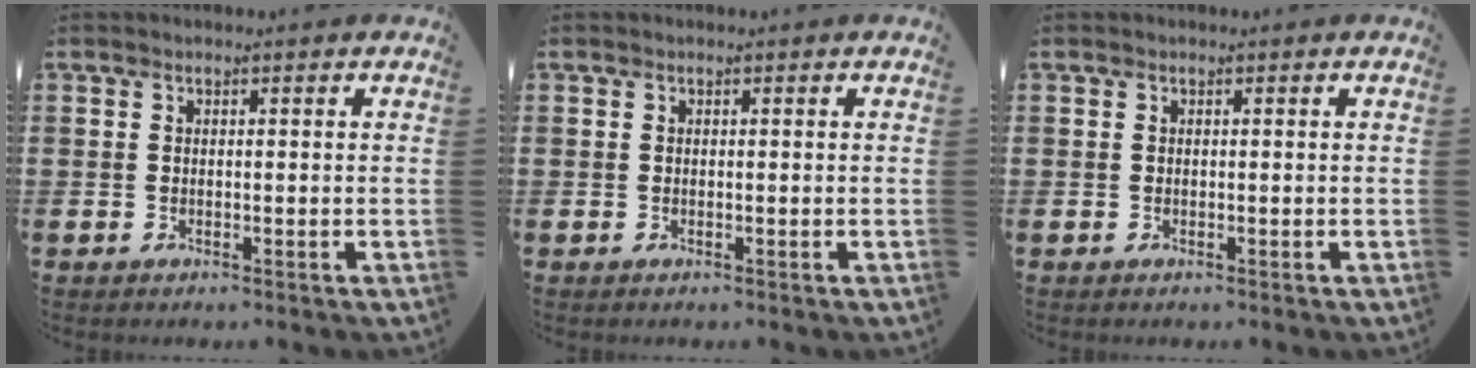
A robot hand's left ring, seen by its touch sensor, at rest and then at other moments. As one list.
[{"total": 0.0}, {"total": 0.0}]